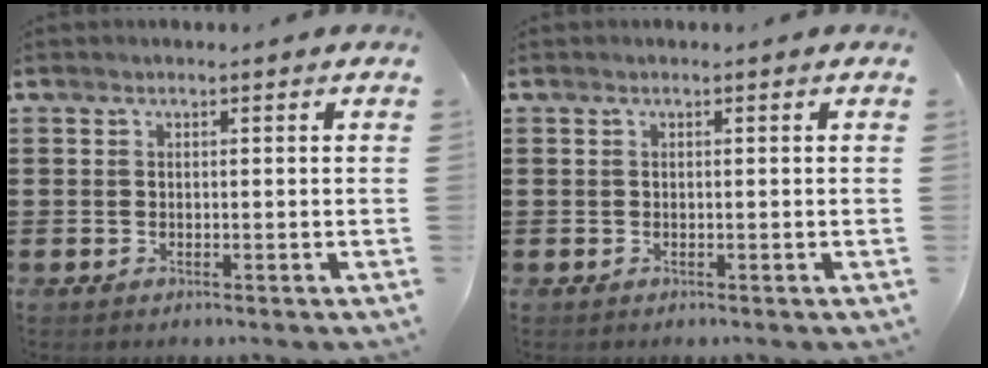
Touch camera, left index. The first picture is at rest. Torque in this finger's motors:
{"motor_torque": [0.00, 0.01, 0.00, 0.01]}